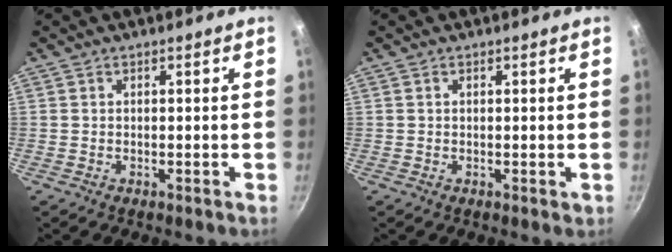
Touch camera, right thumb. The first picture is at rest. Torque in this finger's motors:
{"motor_torque": [-0.59, 0.27, -0.21, 0.14, 0.07]}